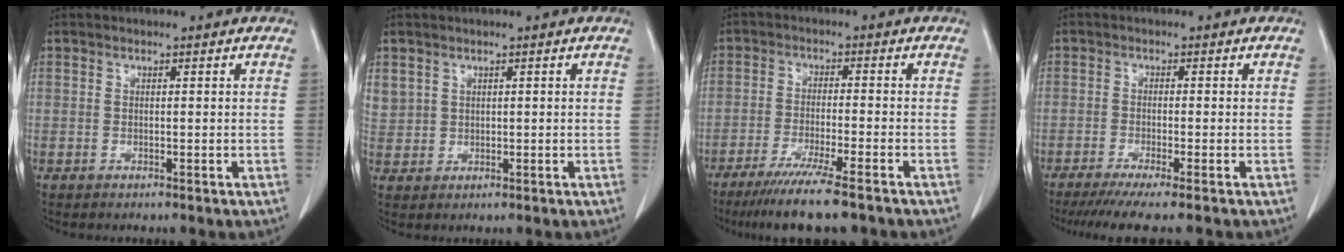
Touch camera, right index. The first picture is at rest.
{"total": 3.4, "force": [1.7, 2.9, 0.6], "torque": [-0.010, 0.007, 0.043]}
{"total": 9.9, "force": [-7.5, -0.1, 6.4], "torque": [-0.103, -0.026, -0.121]}
{"total": 7.2, "force": [-5.9, -0.8, 4.2], "torque": [-0.054, -0.021, -0.094]}